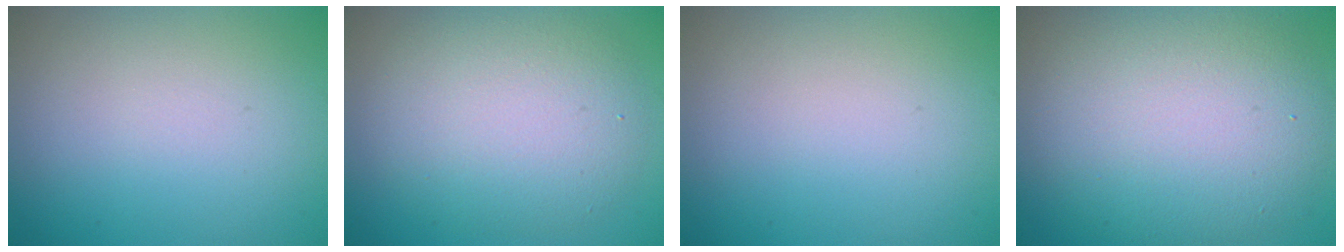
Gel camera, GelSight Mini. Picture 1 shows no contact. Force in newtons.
{"total": 6.4, "press": 6.4, "slide": 0.1}
{"total": 0.0}
{"total": 9.9, "press": 9.9, "slide": 0.3}